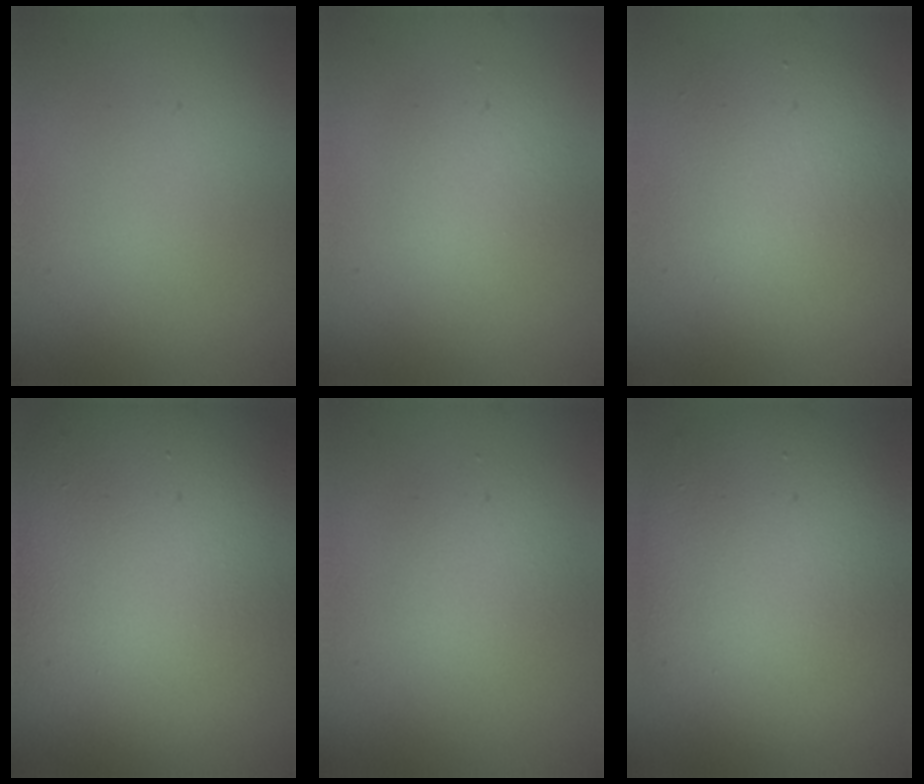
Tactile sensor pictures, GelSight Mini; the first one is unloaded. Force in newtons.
{"total": 1.9, "press": 1.9, "slide": 0.1}
{"total": 5.0, "press": 5.0, "slide": 0.3}
{"total": 19.2, "press": 19.1, "slide": 0.9}
{"total": 1.8, "press": 1.8, "slide": 0.0}
{"total": 12.2, "press": 12.2, "slide": 0.6}